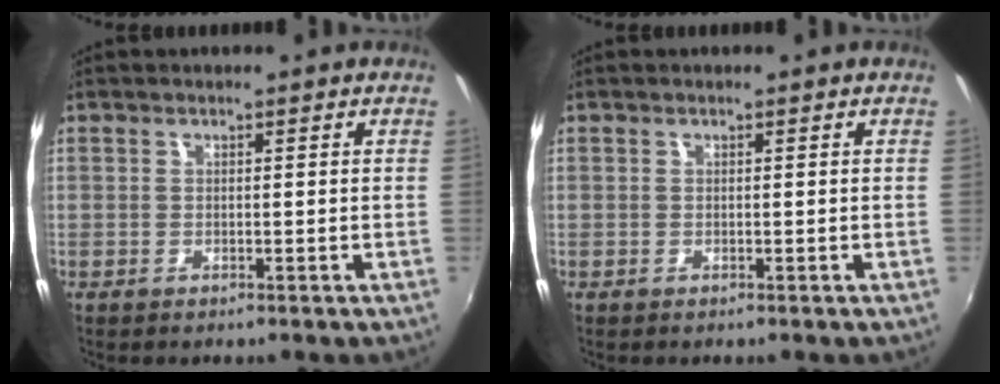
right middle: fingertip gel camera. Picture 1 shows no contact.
{"total": 0.0}